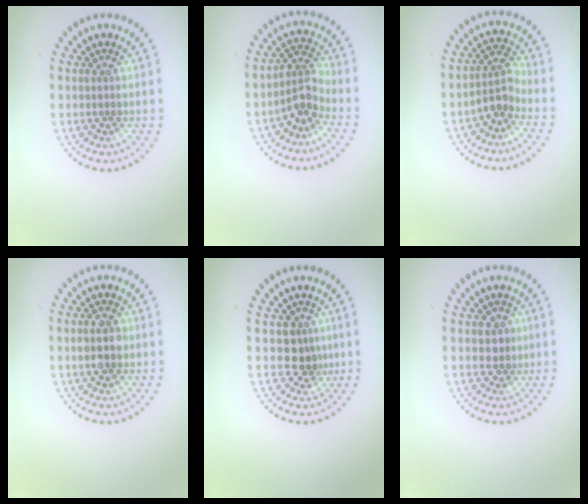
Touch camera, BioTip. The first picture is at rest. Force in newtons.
{"total": 2.7, "press": 2.1, "slide": 1.8}
{"total": 2.6, "press": 2.0, "slide": 1.6}
{"total": 2.8, "press": 2.8, "slide": 0.1}
{"total": 2.3, "press": 1.8, "slide": 1.5}
{"total": 1.7, "press": 1.5, "slide": 0.8}